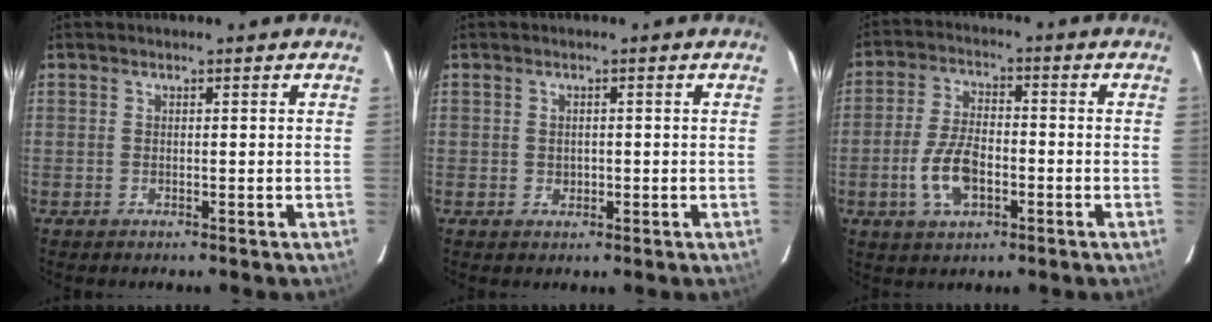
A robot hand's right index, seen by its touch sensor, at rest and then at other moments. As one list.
[{"total": 1.5, "force": [-0.2, 1.4, 0.5], "torque": [-0.003, 0.000, -0.001]}, {"total": 9.0, "force": [-3.0, 4.7, 7.1], "torque": [-0.150, 0.003, -0.051]}]